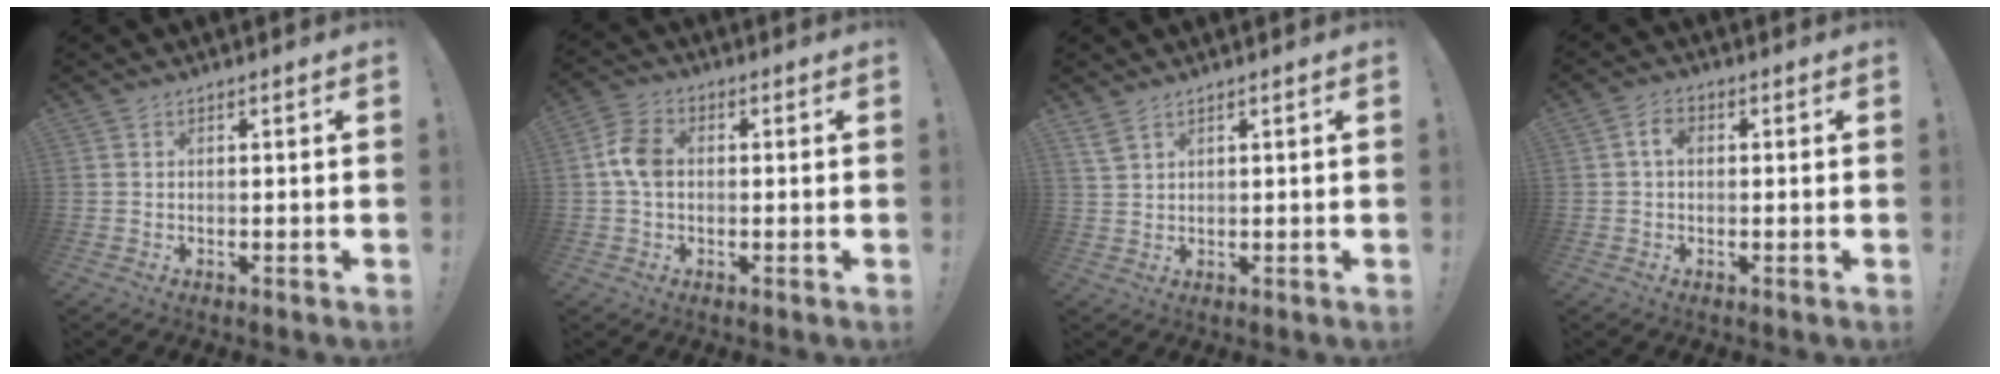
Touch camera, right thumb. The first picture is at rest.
{"total": 7.6, "force": [0.0, 5.2, 5.5], "torque": [-0.099, 0.013, 0.004]}
{"total": 3.3, "force": [2.4, 1.3, 2.0], "torque": [-0.035, -0.010, 0.045]}
{"total": 3.9, "force": [0.2, 2.5, 3.0], "torque": [-0.051, 0.010, 0.002]}